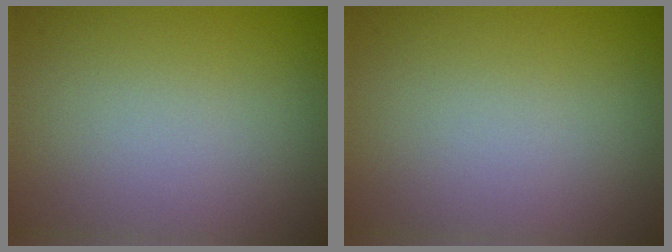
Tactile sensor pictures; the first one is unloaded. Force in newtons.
{"total": 0.0}